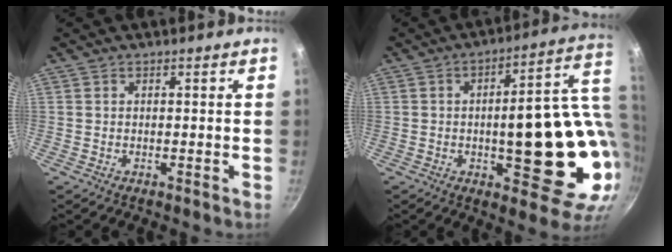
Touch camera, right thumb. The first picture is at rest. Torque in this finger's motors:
{"motor_torque": [2.46, 2.55, 2.03, -0.46, 0.15]}